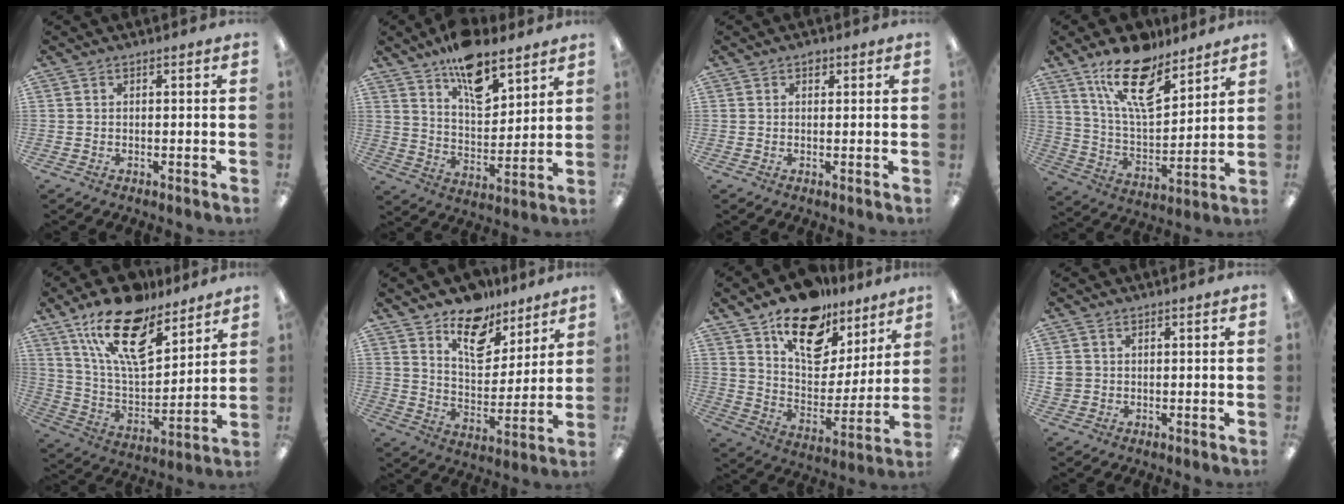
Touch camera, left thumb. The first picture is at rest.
{"total": 13.7, "force": [9.8, 6.1, 7.4], "torque": [-0.107, -0.059, 0.172]}
{"total": 1.3, "force": [0.7, 0.9, 0.6], "torque": [-0.006, -0.001, 0.011]}
{"total": 17.9, "force": [12.5, 7.3, 10.6], "torque": [-0.187, -0.061, 0.218]}
{"total": 20.3, "force": [14.1, 8.6, 11.9], "torque": [-0.214, -0.076, 0.249]}
{"total": 12.8, "force": [9.7, 6.6, 5.2], "torque": [-0.081, -0.060, 0.179]}
{"total": 17.8, "force": [12.5, 9.8, 7.9], "torque": [-0.131, -0.078, 0.224]}
{"total": 2.2, "force": [0.5, 2.1, 0.4], "torque": [-0.009, 0.003, 0.009]}